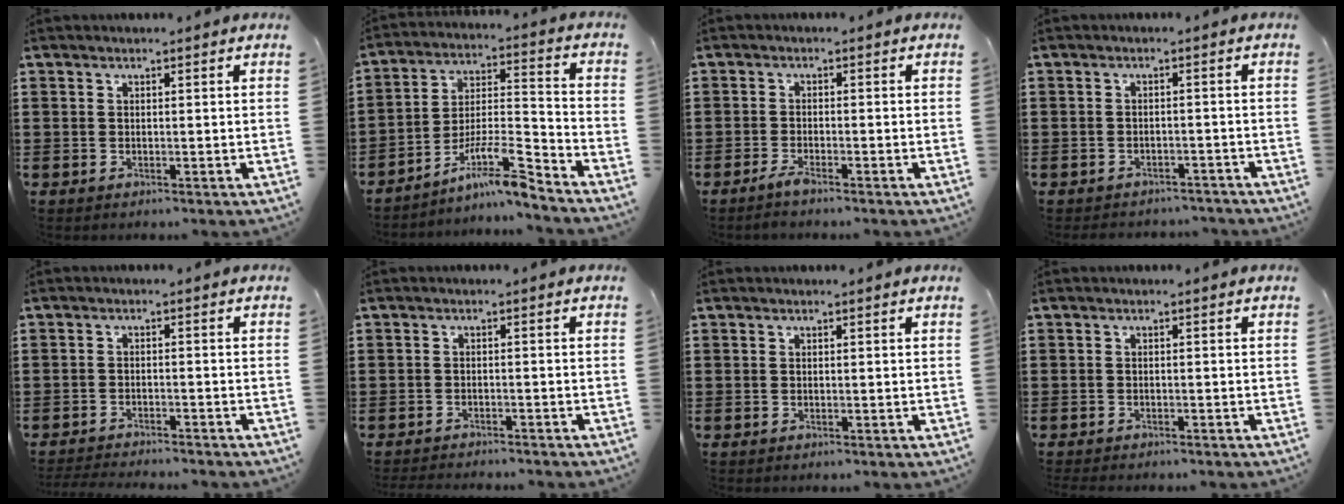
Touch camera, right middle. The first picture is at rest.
{"total": 9.8, "force": [-7.2, 1.3, 6.4], "torque": [-0.127, 0.000, -0.141]}
{"total": 2.0, "force": [-1.4, 0.2, 1.3], "torque": [-0.030, -0.003, -0.029]}
{"total": 2.2, "force": [-2.1, 0.5, -0.3], "torque": [-0.002, 0.003, -0.049]}
{"total": 2.5, "force": [-2.5, 0.1, 0.1], "torque": [-0.006, 0.000, -0.054]}
{"total": 1.8, "force": [-1.8, 0.1, -0.1], "torque": [-0.004, 0.002, -0.040]}
{"total": 0.0}
{"total": 1.0, "force": [-1.0, 0.2, 0.0], "torque": [-0.002, 0.003, -0.021]}